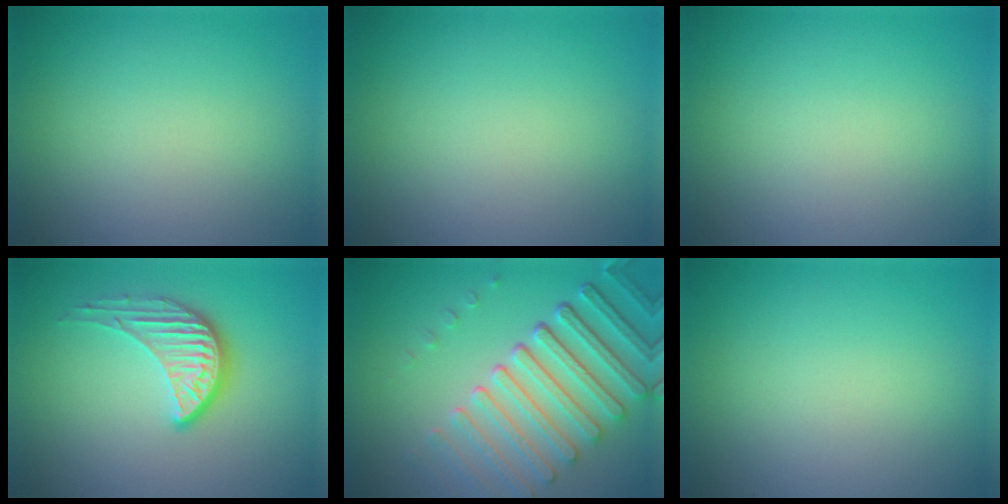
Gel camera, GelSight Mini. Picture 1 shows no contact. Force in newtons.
{"total": 0.0}
{"total": 0.0}
{"total": 4.0, "press": 3.0, "slide": 2.6}
{"total": 7.3, "press": 5.5, "slide": 4.7}
{"total": 0.0}